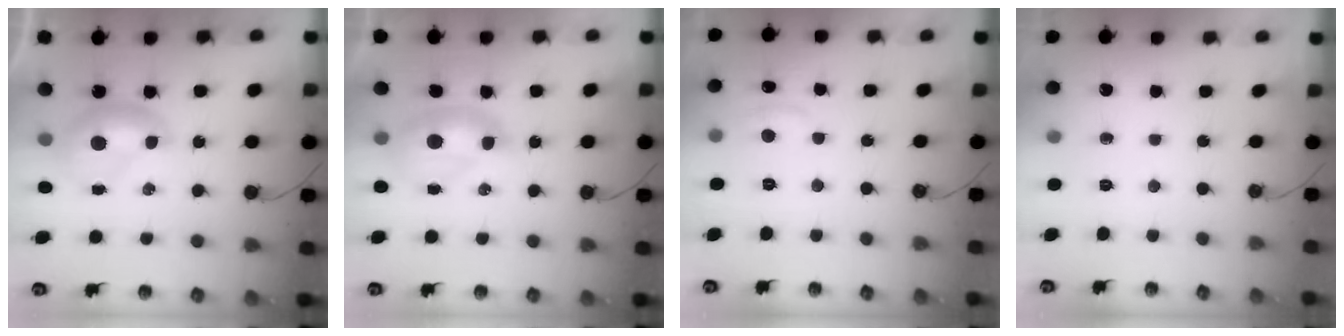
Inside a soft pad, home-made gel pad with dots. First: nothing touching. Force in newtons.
{"total": 2.0, "press": 1.9, "slide": 0.6}
{"total": 1.0, "press": 0.0, "slide": 1.0}
{"total": 0.0}